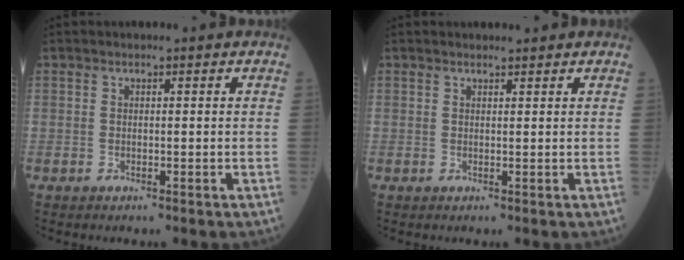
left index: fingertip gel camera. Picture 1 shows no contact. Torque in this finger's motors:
{"motor_torque": [0.59, -1.04, 0.03, 0.00]}